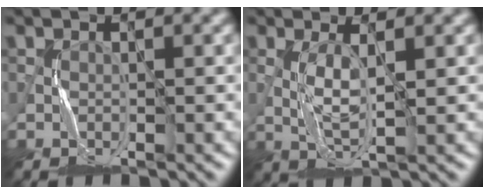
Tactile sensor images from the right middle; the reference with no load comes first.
{"total": 3.0, "force": [0.4, 0.6, 2.9], "torque": [-0.066, 0.002, 0.010]}